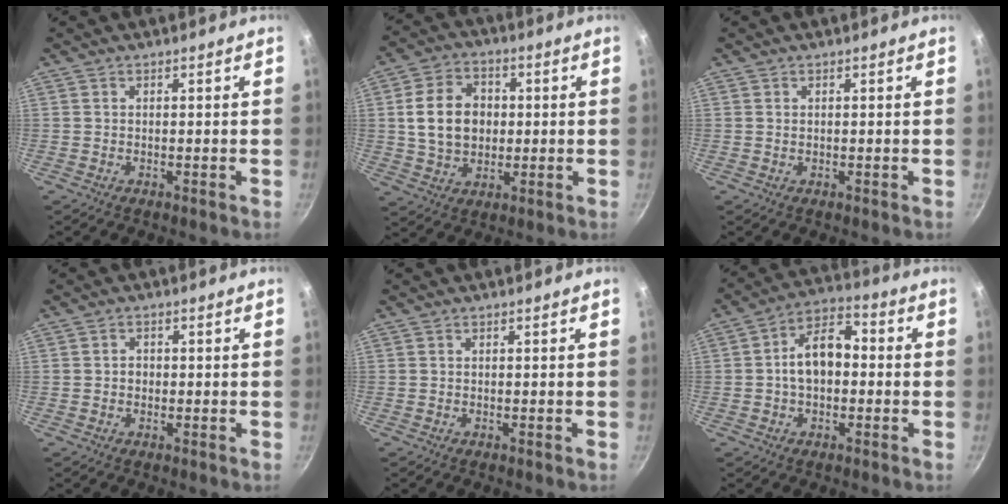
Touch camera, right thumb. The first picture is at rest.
{"total": 12.2, "force": [1.0, 9.4, 7.8], "torque": [-0.115, 0.010, 0.016]}
{"total": 0.5, "force": [0.2, 0.4, 0.3], "torque": [-0.004, 0.000, 0.004]}
{"total": 1.8, "force": [-0.2, 1.5, 0.8], "torque": [-0.010, 0.006, -0.004]}
{"total": 0.0}
{"total": 10.4, "force": [-0.4, 6.8, 7.9], "torque": [-0.102, 0.039, -0.020]}